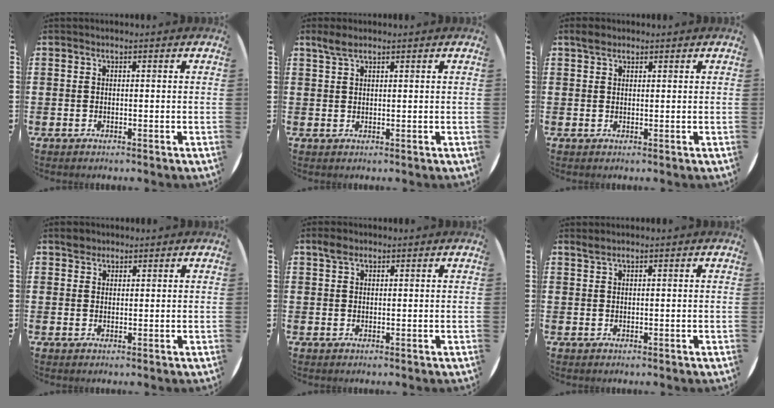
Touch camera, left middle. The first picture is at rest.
{"total": 2.0, "force": [1.6, 0.6, 1.1], "torque": [-0.024, 0.005, 0.028]}
{"total": 1.5, "force": [1.2, 0.7, 0.4], "torque": [0.005, -0.002, 0.019]}
{"total": 1.6, "force": [1.5, 0.8, 0.0], "torque": [0.005, 0.000, 0.027]}
{"total": 1.6, "force": [1.2, 0.9, 0.6], "torque": [-0.005, 0.002, 0.021]}
{"total": 0.8, "force": [0.7, 0.0, 0.2], "torque": [-0.006, 0.000, 0.014]}